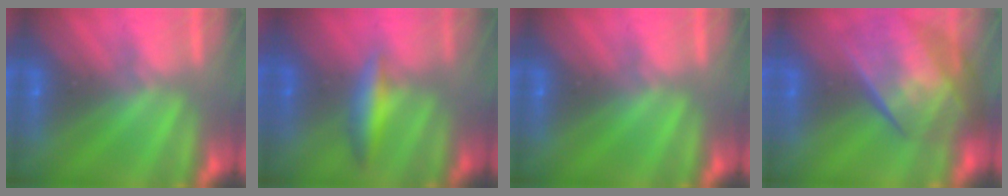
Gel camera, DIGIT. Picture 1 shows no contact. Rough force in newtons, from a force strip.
{"total": 2.4}
{"total": 0.0}
{"total": 7.4}